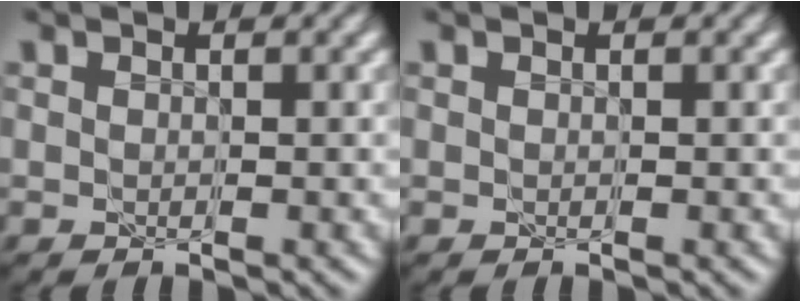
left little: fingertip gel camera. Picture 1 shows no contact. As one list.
[{"total": 0.0}]